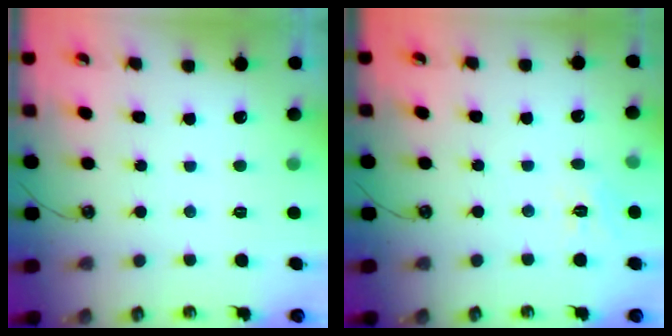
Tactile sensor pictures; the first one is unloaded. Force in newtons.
{"total": 5.7, "press": 5.7, "slide": 0.5}